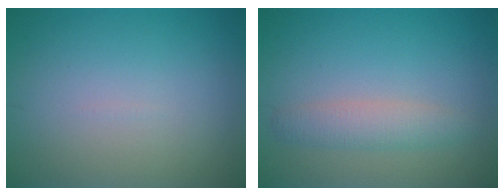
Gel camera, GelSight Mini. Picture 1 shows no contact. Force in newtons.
{"total": 2.4, "press": 2.4, "slide": 0.0}